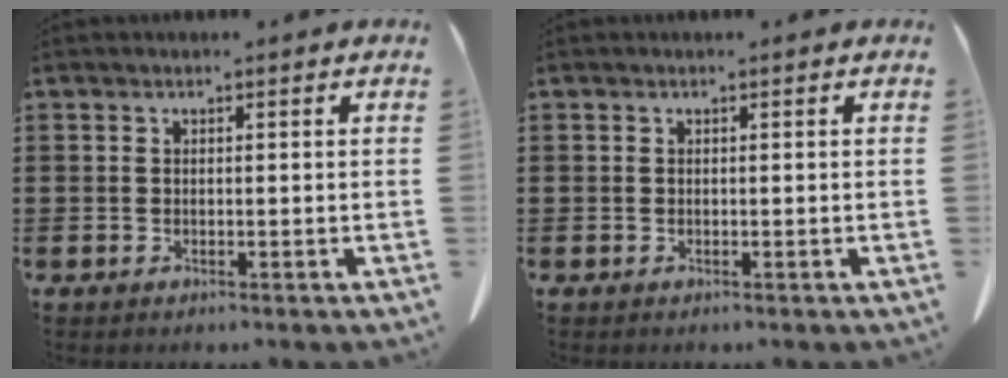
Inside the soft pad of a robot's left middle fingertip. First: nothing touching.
{"total": 0.0}